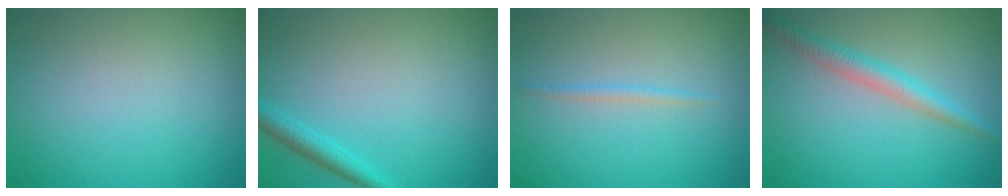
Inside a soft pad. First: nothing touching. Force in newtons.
{"total": 1.9, "press": 1.9, "slide": 0.2}
{"total": 0.9, "press": 0.9, "slide": 0.1}
{"total": 2.6, "press": 2.6, "slide": 0.0}